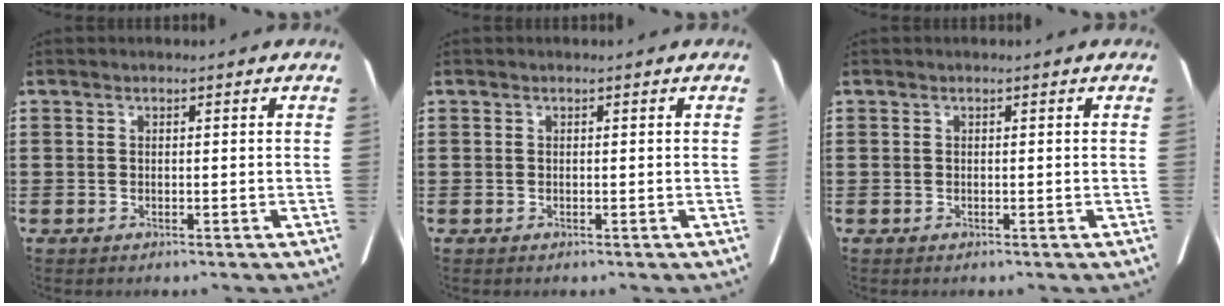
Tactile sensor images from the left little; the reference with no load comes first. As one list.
[{"total": 0.0}, {"total": 0.0}]